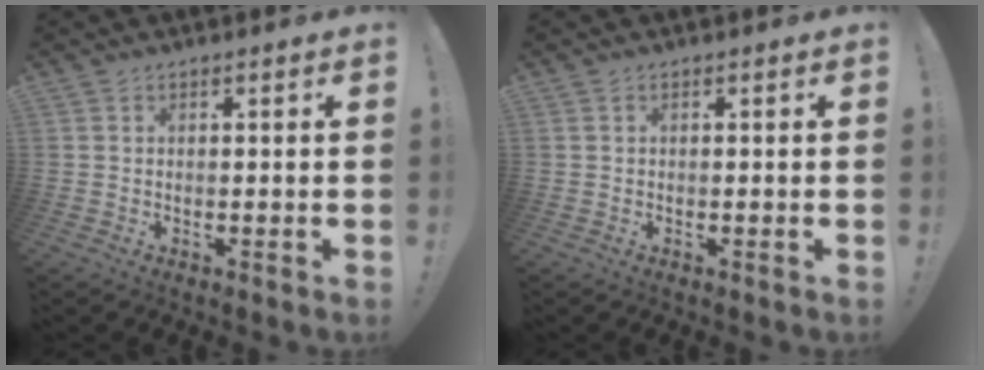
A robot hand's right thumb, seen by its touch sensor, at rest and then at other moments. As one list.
[{"total": 0.0}]